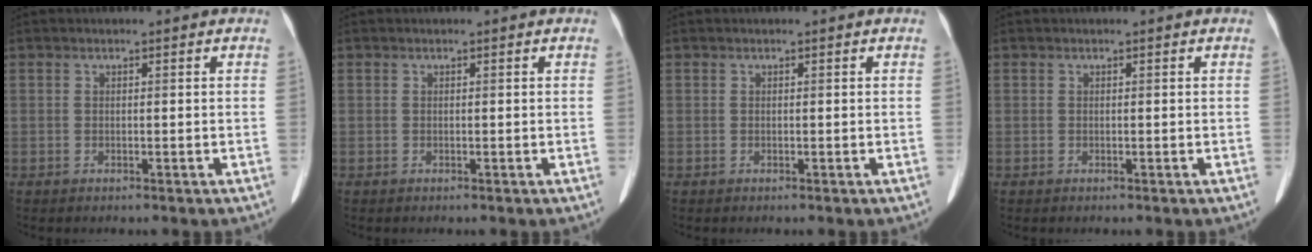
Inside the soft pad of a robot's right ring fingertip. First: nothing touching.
{"total": 0.0}
{"total": 0.0}
{"total": 0.0}